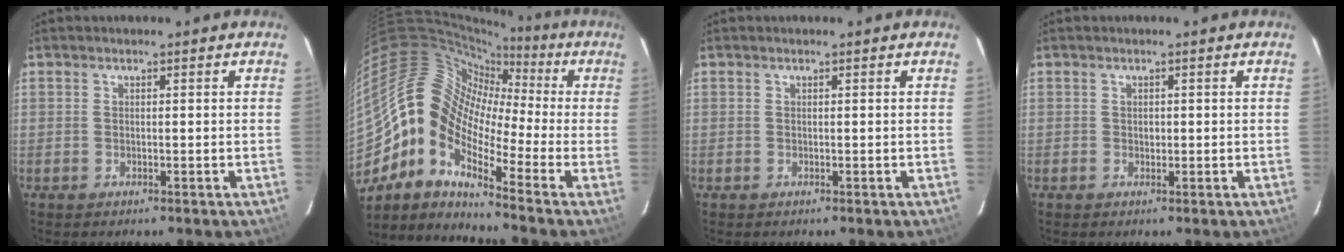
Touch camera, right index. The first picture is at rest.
{"total": 15.0, "force": [-4.7, 8.5, 11.5], "torque": [-0.192, 0.003, -0.117]}
{"total": 0.0}
{"total": 0.8, "force": [0.0, 0.7, 0.4], "torque": [-0.005, 0.002, 0.000]}